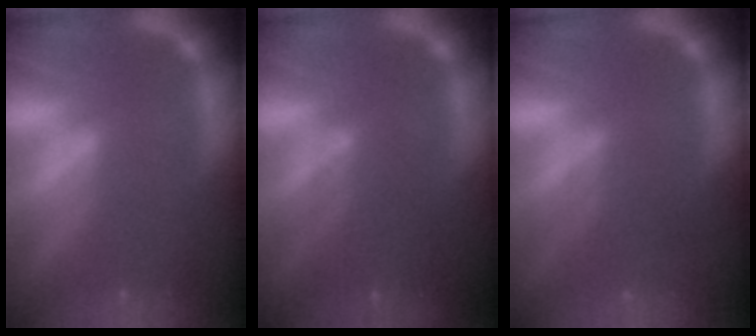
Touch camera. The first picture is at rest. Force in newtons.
{"total": 4.1}
{"total": 2.5}